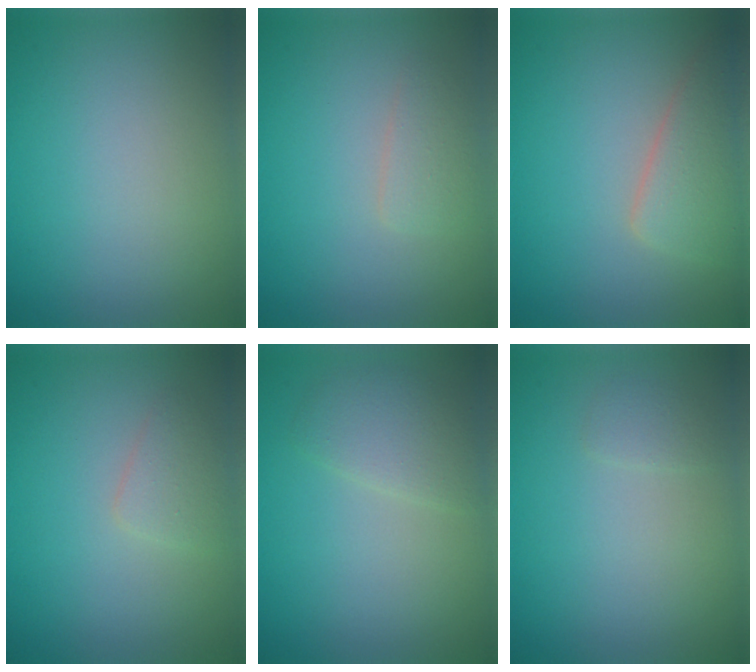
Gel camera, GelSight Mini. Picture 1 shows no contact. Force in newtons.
{"total": 1.6, "press": 1.6, "slide": 0.0}
{"total": 3.9, "press": 3.9, "slide": 0.2}
{"total": 1.6, "press": 1.6, "slide": 0.0}
{"total": 2.4, "press": 2.4, "slide": 0.1}
{"total": 0.9, "press": 0.9, "slide": 0.0}